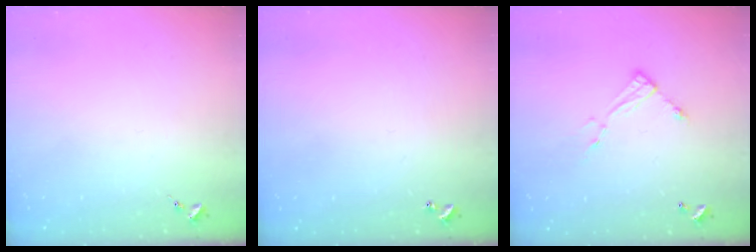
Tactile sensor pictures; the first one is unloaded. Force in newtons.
{"total": 0.9, "press": 0.9, "slide": 0.2}
{"total": 7.5, "press": 7.5, "slide": 0.3}